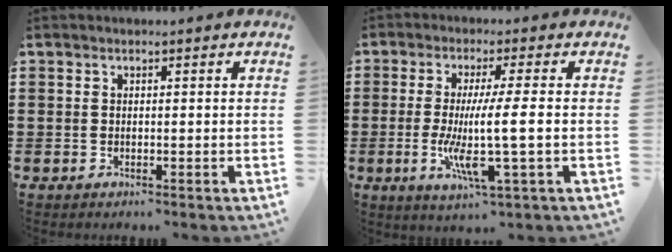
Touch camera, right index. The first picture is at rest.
{"total": 9.3, "force": [-1.3, 0.3, 9.2], "torque": [-0.179, -0.018, -0.028]}